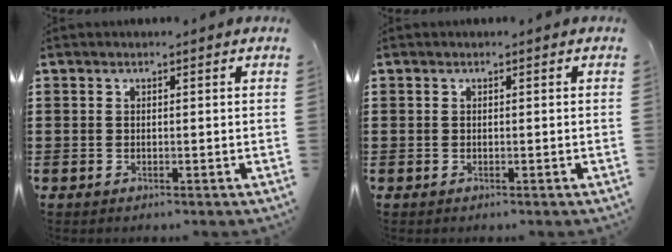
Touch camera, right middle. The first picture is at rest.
{"total": 0.0}